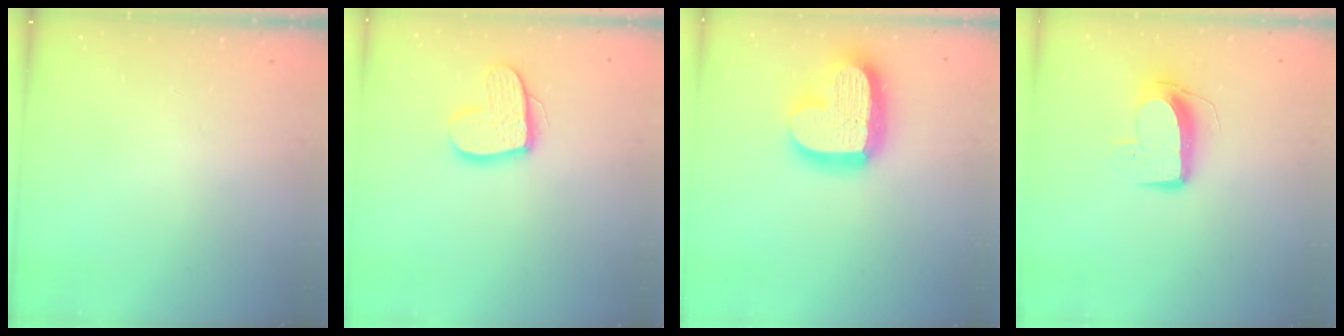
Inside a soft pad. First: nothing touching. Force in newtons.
{"total": 13.7, "press": 13.6, "slide": 1.1}
{"total": 21.5, "press": 21.4, "slide": 1.8}
{"total": 10.0, "press": 10.0, "slide": 0.3}